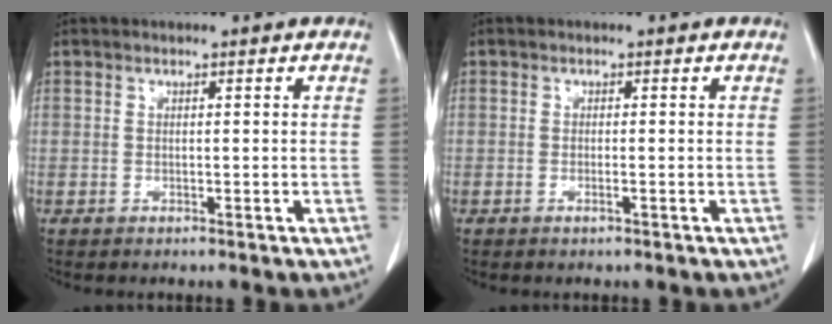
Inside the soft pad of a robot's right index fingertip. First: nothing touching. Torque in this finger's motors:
{"motor_torque": [-0.04, 0.01, -0.01, -0.01]}